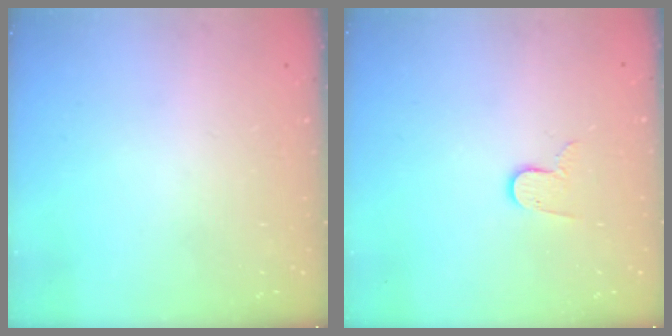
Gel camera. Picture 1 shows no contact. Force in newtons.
{"total": 6.5, "press": 6.4, "slide": 0.5}